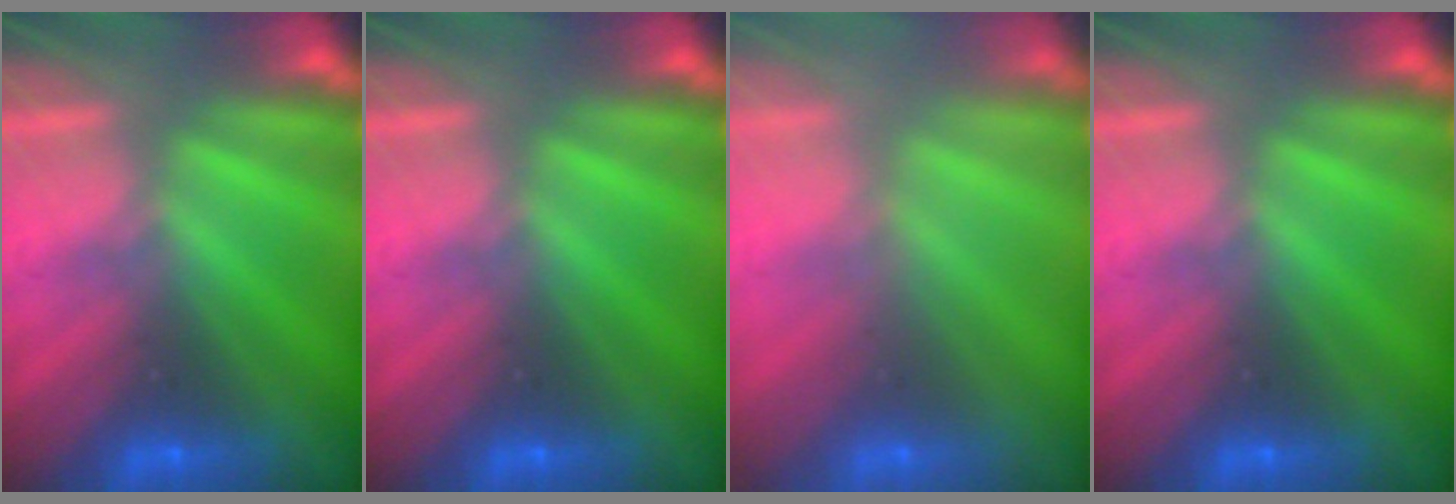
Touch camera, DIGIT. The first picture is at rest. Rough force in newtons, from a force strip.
{"total": 0.0}
{"total": 2.9}
{"total": 0.0}